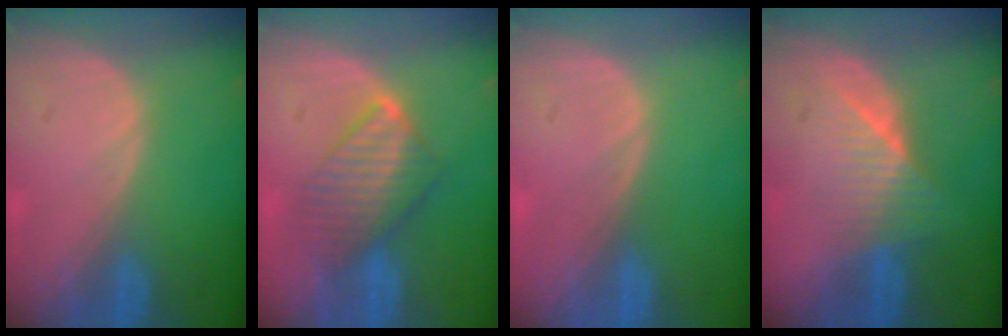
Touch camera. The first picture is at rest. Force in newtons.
{"total": 6.5, "press": 6.4, "slide": 0.6}
{"total": 0.0}
{"total": 6.1, "press": 5.7, "slide": 2.1}